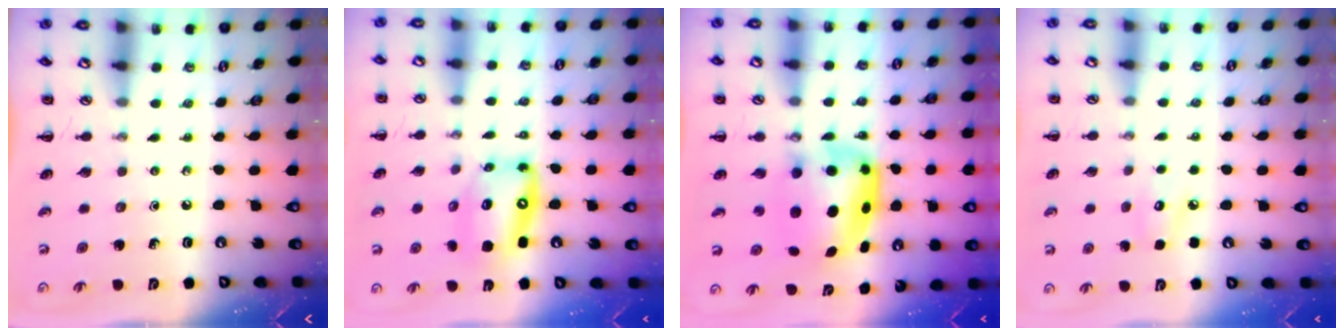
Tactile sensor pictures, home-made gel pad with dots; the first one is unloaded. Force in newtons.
{"total": 12.4, "press": 12.0, "slide": 3.2}
{"total": 7.5, "press": 7.3, "slide": 1.5}
{"total": 5.5, "press": 5.2, "slide": 1.5}